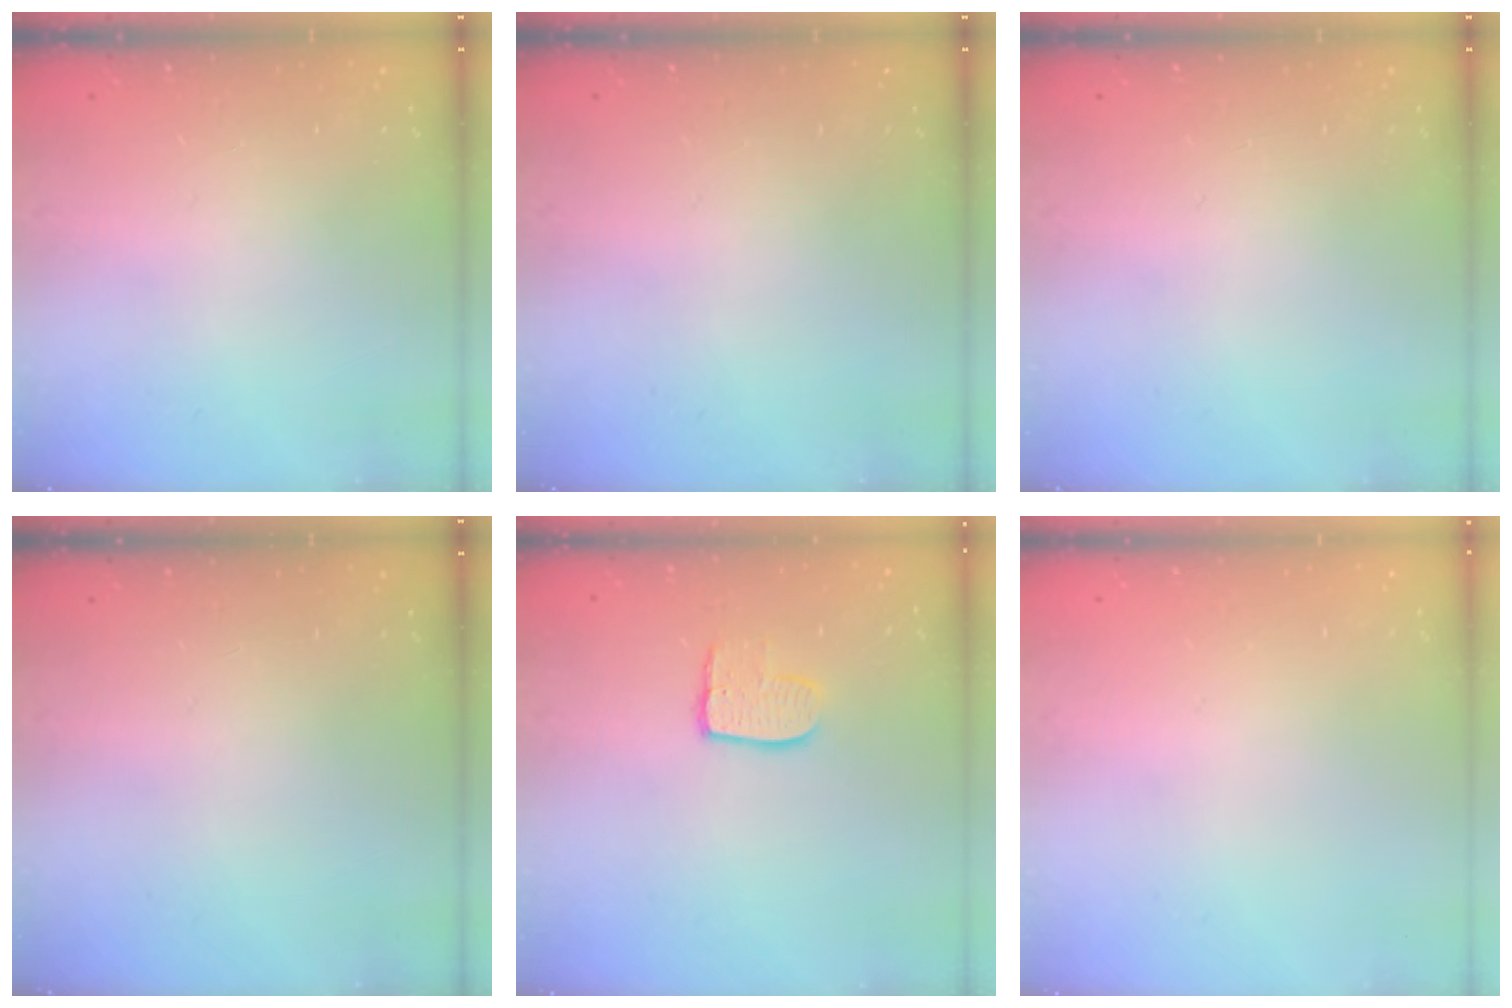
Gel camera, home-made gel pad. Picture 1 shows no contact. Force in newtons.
{"total": 0.0}
{"total": 0.0}
{"total": 0.0}
{"total": 8.0, "press": 8.0, "slide": 0.7}
{"total": 0.0}